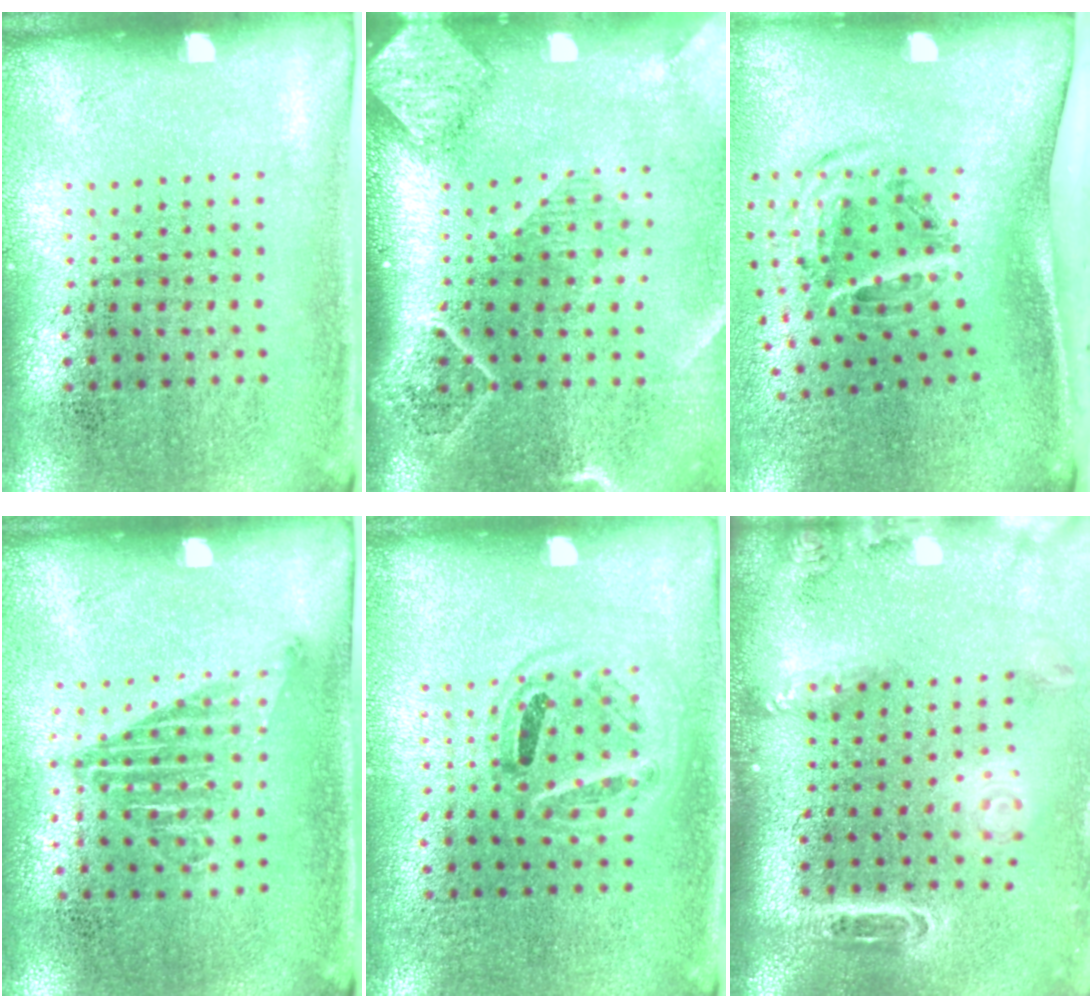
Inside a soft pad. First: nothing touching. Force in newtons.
{"total": 2.6, "press": 2.0, "slide": 1.6}
{"total": 2.1, "press": 1.2, "slide": 1.7}
{"total": 1.2, "press": 1.0, "slide": 0.7}
{"total": 0.9, "press": 0.8, "slide": 0.3}
{"total": 2.8, "press": 2.0, "slide": 1.9}